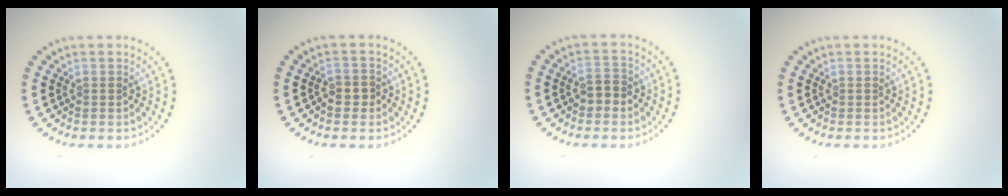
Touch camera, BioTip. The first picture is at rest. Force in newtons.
{"total": 1.0, "press": 0.9, "slide": 0.4}
{"total": 2.0, "press": 1.9, "slide": 0.4}
{"total": 0.0}